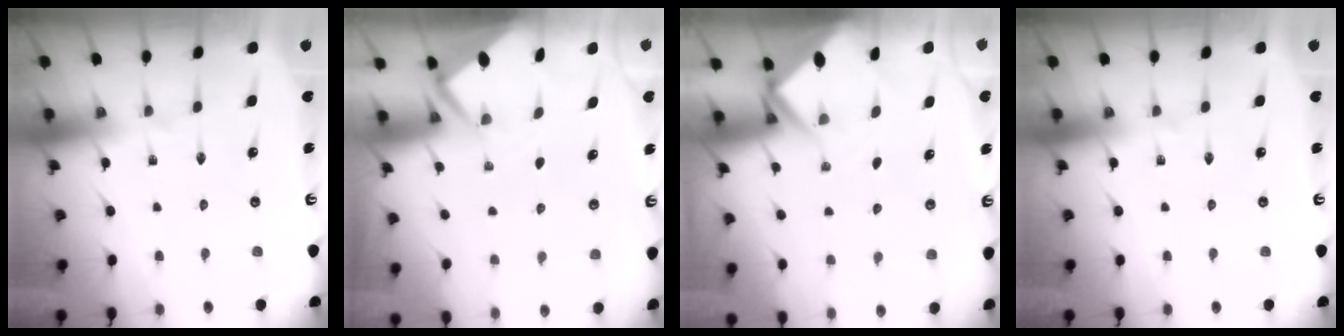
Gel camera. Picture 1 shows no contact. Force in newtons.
{"total": 2.6, "press": 2.6, "slide": 0.3}
{"total": 3.2, "press": 3.2, "slide": 0.3}
{"total": 0.0}